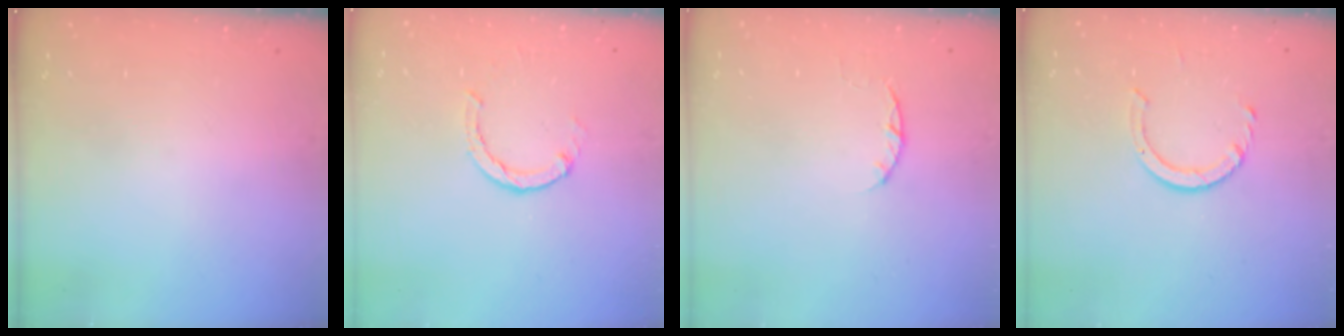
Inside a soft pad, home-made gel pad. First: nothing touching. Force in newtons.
{"total": 2.0, "press": 2.0, "slide": 0.2}
{"total": 2.5, "press": 2.4, "slide": 0.4}
{"total": 4.2, "press": 4.2, "slide": 0.3}